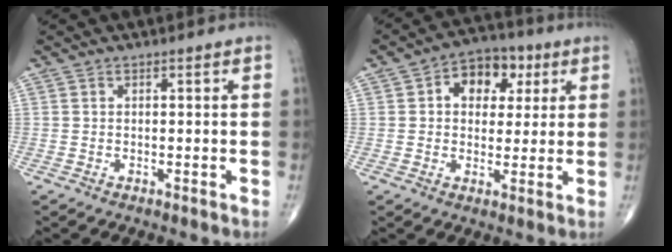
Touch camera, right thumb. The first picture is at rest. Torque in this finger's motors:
{"motor_torque": [-0.42, 0.69, 0.27, 0.18, 0.12]}